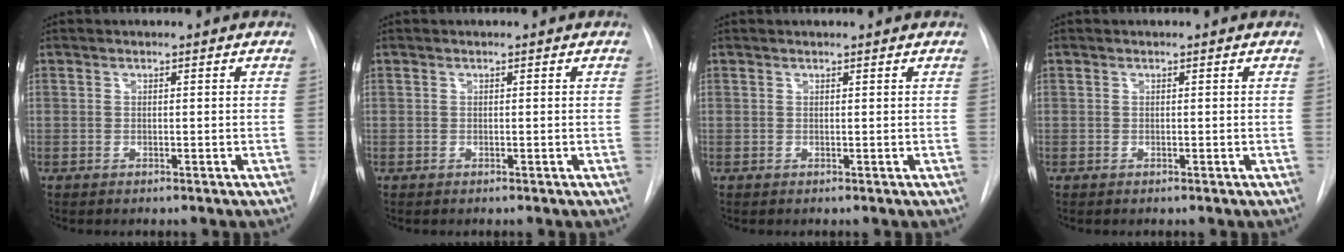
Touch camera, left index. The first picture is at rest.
{"total": 0.0}
{"total": 1.6, "force": [1.6, 0.0, 0.3], "torque": [-0.008, 0.014, 0.021]}
{"total": 0.0}